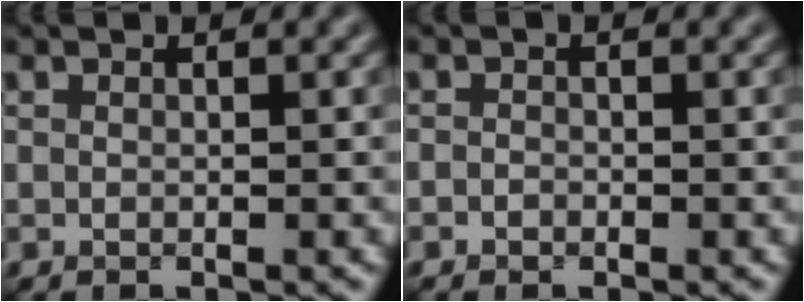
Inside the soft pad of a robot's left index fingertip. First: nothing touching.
{"total": 0.7, "force": [-0.5, 0.5, 0.1], "torque": [0.000, 0.000, -0.010]}